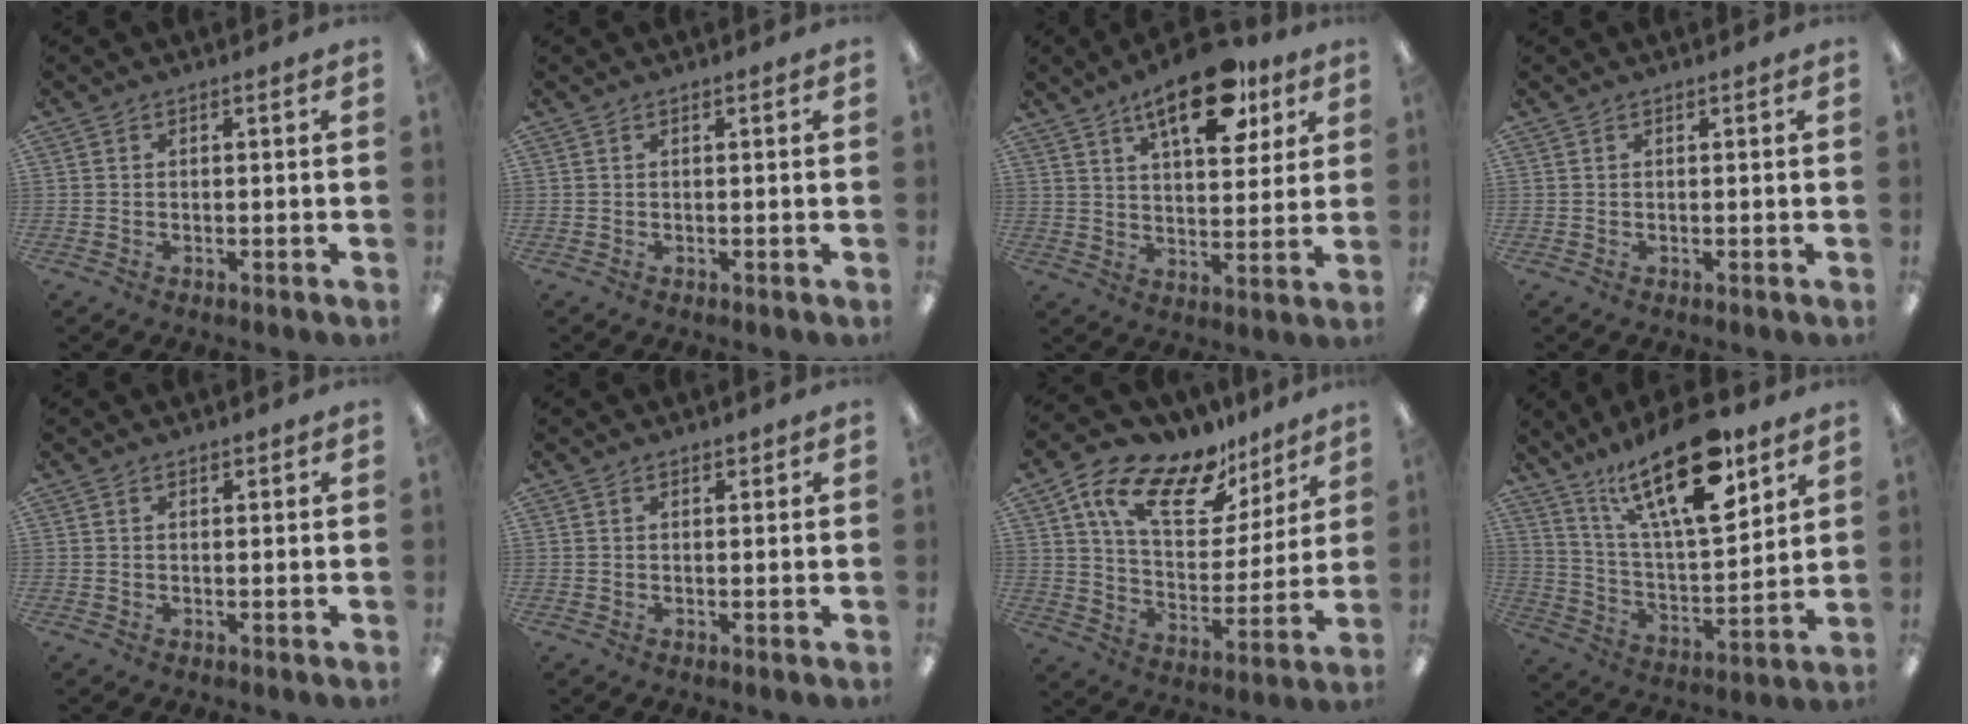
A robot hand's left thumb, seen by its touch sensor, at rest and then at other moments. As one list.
[{"total": 0.0}, {"total": 16.8, "force": [10.1, 7.2, 11.3], "torque": [-0.157, -0.042, 0.163]}, {"total": 0.0}, {"total": 0.9, "force": [0.8, 0.4, 0.3], "torque": [0.001, -0.003, 0.012]}, {"total": 1.1, "force": [0.9, 0.6, 0.4], "torque": [0.000, -0.003, 0.015]}, {"total": 19.1, "force": [12.3, 9.5, 11.2], "torque": [-0.196, -0.064, 0.215]}, {"total": 23.8, "force": [15.3, 8.6, 16.1], "torque": [-0.274, -0.088, 0.255]}]